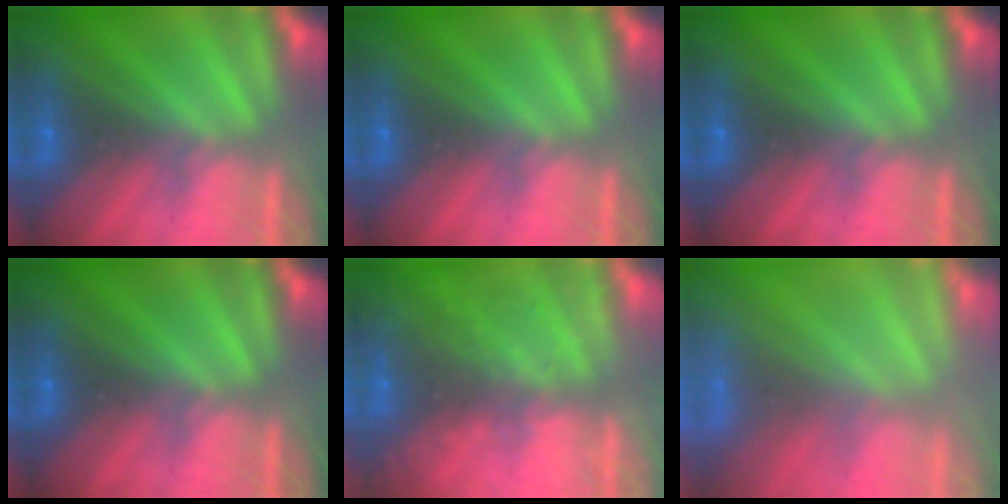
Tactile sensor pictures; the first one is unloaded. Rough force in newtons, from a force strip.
{"total": 0.0}
{"total": 0.0}
{"total": 0.0}
{"total": 5.9}
{"total": 7.0}